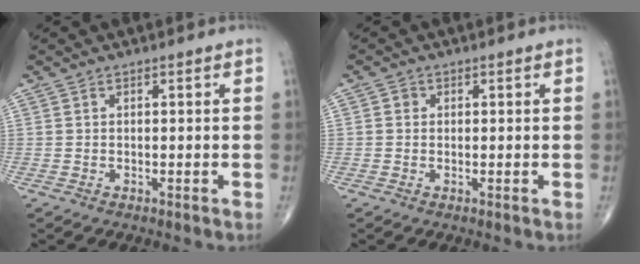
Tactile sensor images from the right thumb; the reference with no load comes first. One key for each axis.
{"total": 1.2, "fx": 0.1, "fy": 1.1, "fz": 0.4, "tx": 0.000, "ty": 0.002, "tz": -0.001}